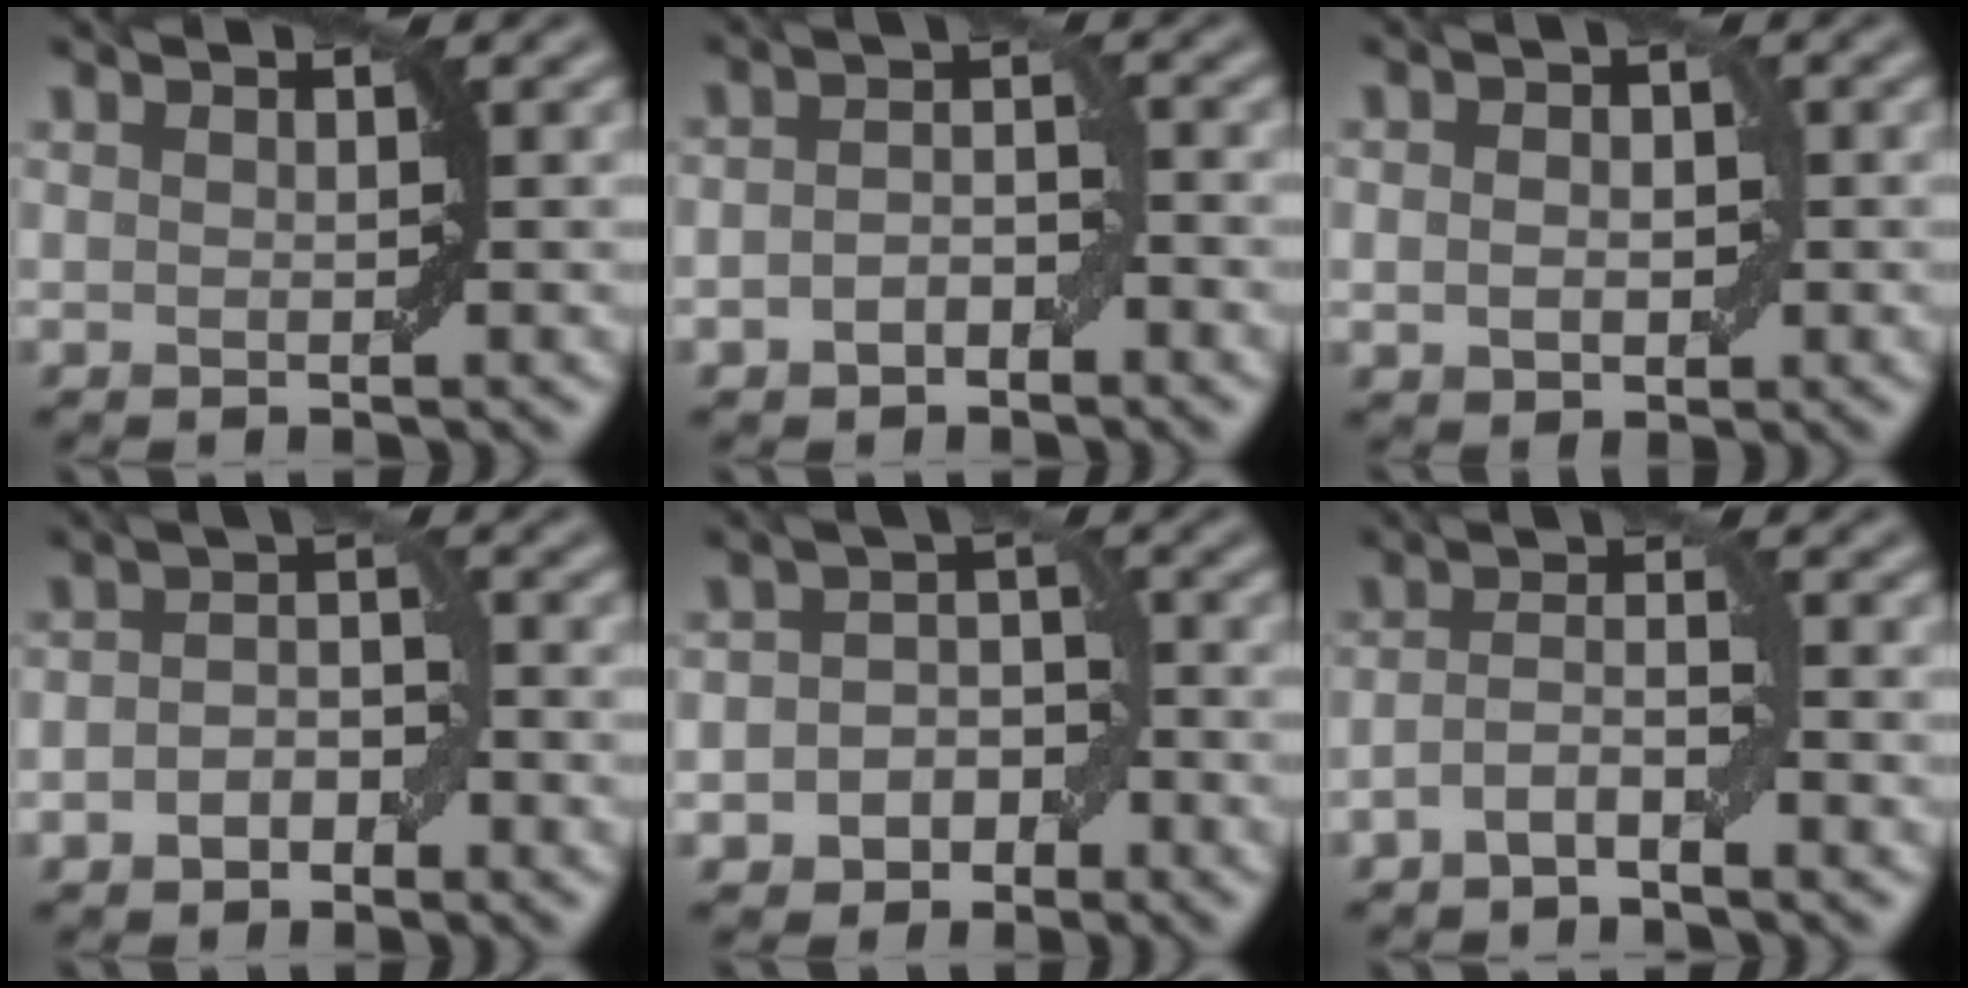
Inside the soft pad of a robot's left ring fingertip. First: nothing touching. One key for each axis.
{"total": 2.8, "fx": -1.1, "fy": 1.7, "fz": 2.0, "tx": -0.034, "ty": 0.008, "tz": -0.022}
{"total": 2.8, "fx": 0.0, "fy": 2.0, "fz": 1.9, "tx": -0.023, "ty": 0.009, "tz": -0.007}
{"total": 3.2, "fx": -1.1, "fy": 2.0, "fz": 2.3, "tx": -0.038, "ty": 0.007, "tz": -0.022}
{"total": 4.0, "fx": -1.7, "fy": 3.1, "fz": 1.8, "tx": 0.003, "ty": 0.006, "tz": -0.037}
{"total": 2.7, "fx": -1.4, "fy": 0.9, "fz": 2.1, "tx": -0.045, "ty": 0.009, "tz": -0.034}